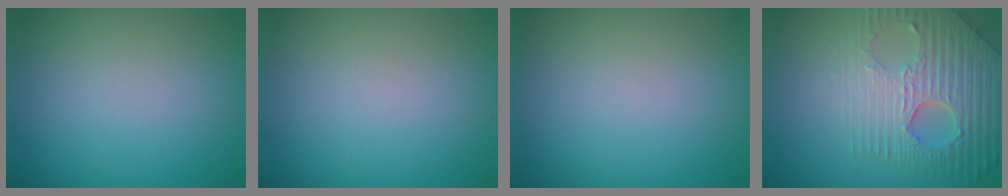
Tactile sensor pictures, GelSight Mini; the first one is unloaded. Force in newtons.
{"total": 0.0}
{"total": 0.0}
{"total": 8.5, "press": 5.8, "slide": 6.2}